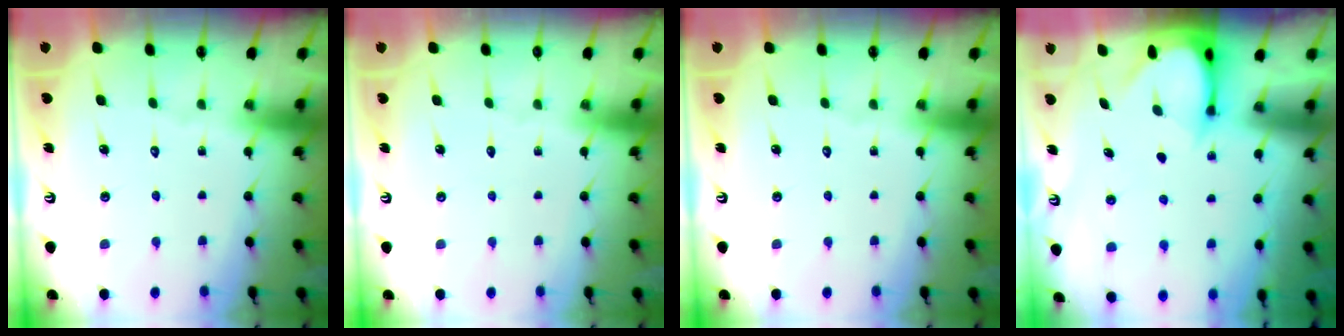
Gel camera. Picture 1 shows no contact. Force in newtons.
{"total": 0.0}
{"total": 0.0}
{"total": 3.3, "press": 3.3, "slide": 0.3}